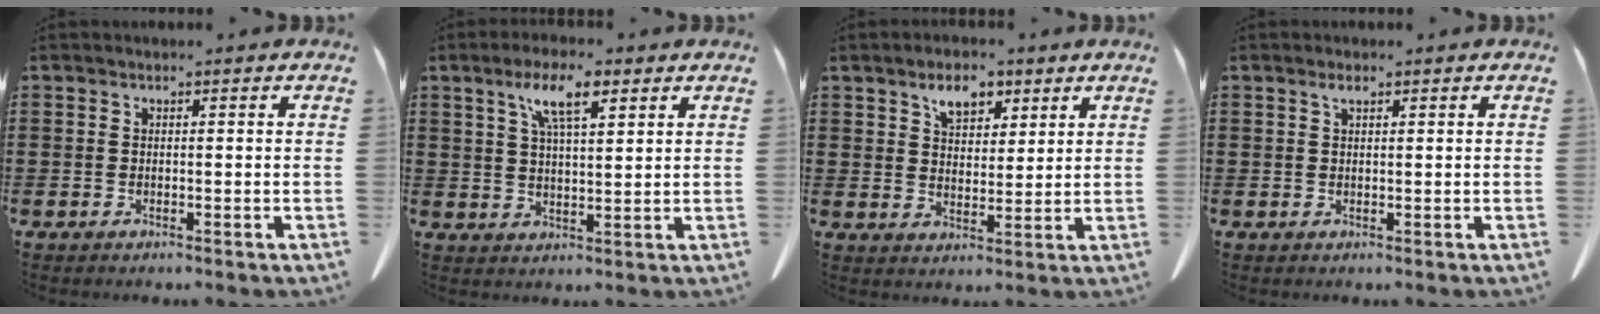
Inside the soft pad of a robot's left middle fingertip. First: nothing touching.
{"total": 7.3, "force": [4.1, 1.9, 5.7], "torque": [-0.115, 0.005, 0.069]}
{"total": 5.2, "force": [3.5, 2.8, 2.6], "torque": [-0.047, 0.005, 0.060]}
{"total": 1.2, "force": [0.6, 0.4, 0.9], "torque": [-0.020, 0.001, 0.011]}